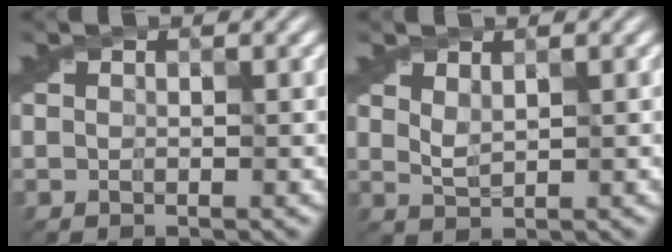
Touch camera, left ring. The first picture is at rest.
{"total": 1.2, "force": [0.9, 0.5, 0.7], "torque": [-0.016, 0.000, 0.023]}